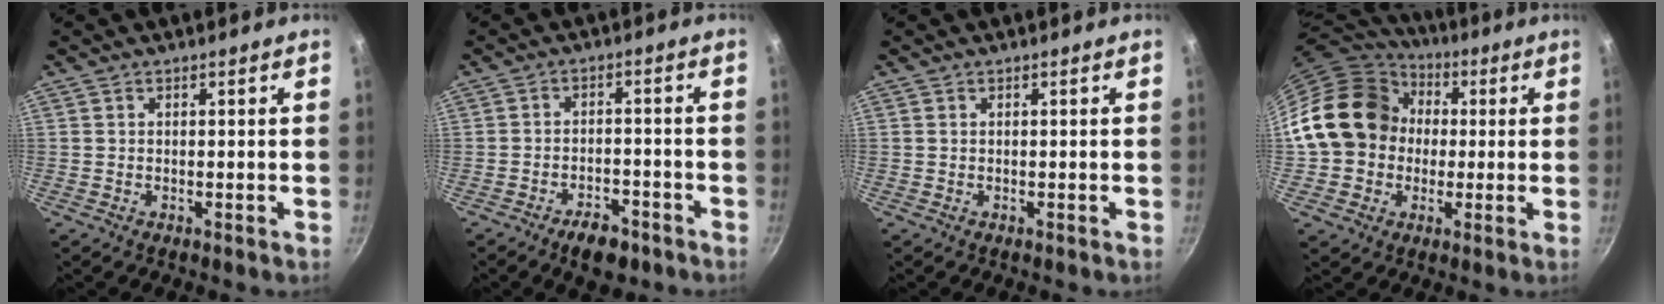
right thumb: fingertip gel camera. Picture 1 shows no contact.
{"total": 6.5, "force": [-4.4, 3.2, 3.6], "torque": [-0.039, 0.032, -0.062]}
{"total": 0.0}
{"total": 17.7, "force": [1.1, 15.2, 8.9], "torque": [-0.132, 0.043, 0.013]}